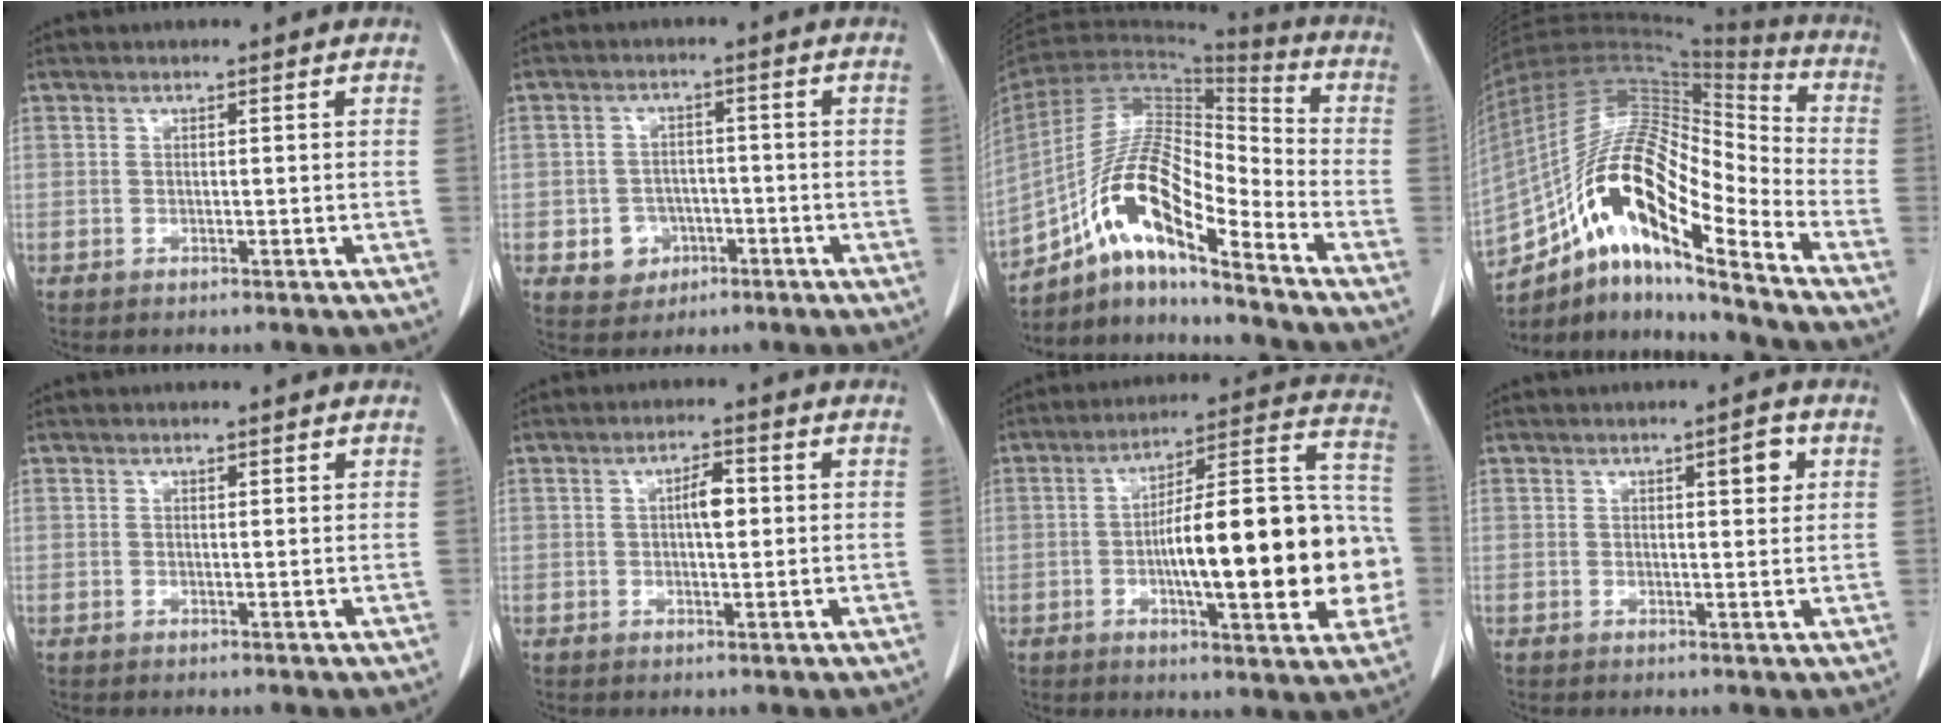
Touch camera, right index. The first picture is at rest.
{"total": 4.7, "force": [-1.8, 4.2, 1.3], "torque": [-0.014, 0.008, -0.019]}
{"total": 15.7, "force": [-9.4, 3.2, 12.2], "torque": [-0.232, 0.019, -0.167]}
{"total": 20.9, "force": [-11.5, 4.6, 16.9], "torque": [-0.334, 0.017, -0.201]}
{"total": 0.0}
{"total": 3.4, "force": [0.4, 1.2, 3.2], "torque": [-0.054, 0.006, 0.006]}
{"total": 21.8, "force": [-3.3, 5.0, 20.9], "torque": [-0.254, 0.039, -0.041]}
{"total": 3.0, "force": [1.2, 0.8, 2.6], "torque": [-0.035, 0.000, 0.015]}